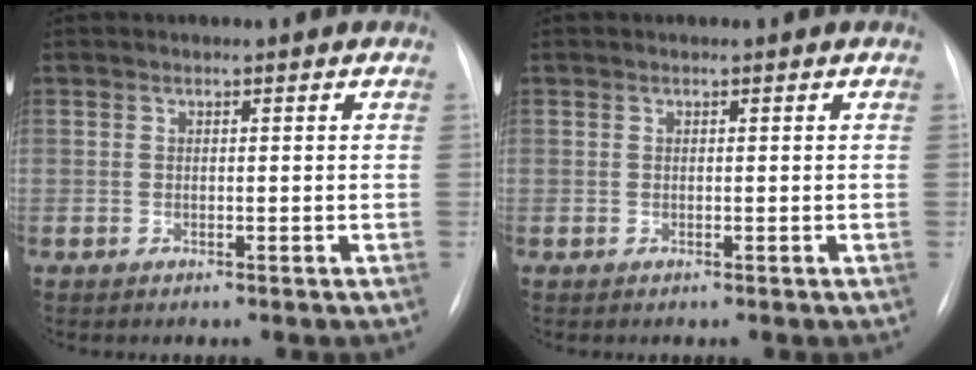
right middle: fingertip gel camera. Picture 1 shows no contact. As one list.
[{"total": 0.0}]